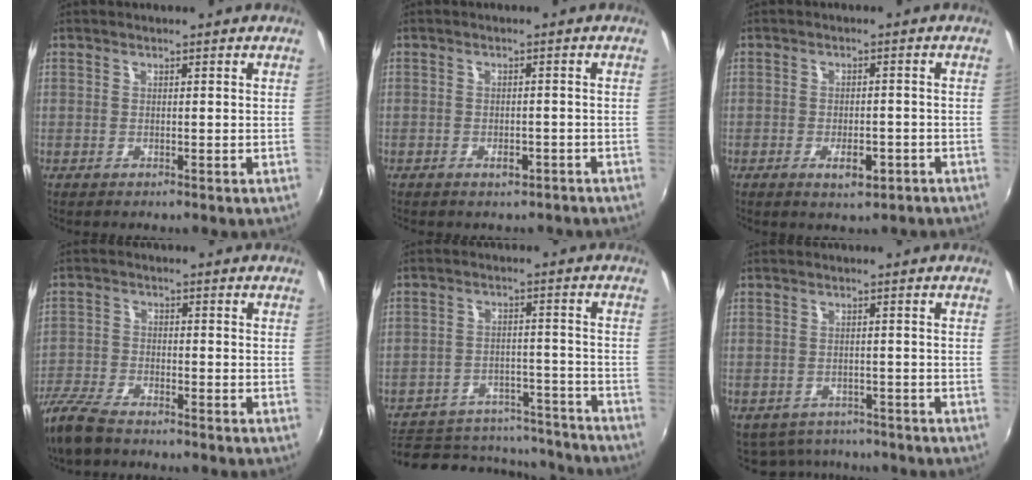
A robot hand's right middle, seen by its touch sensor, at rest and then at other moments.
{"total": 2.7, "force": [-2.1, 1.4, 1.1], "torque": [-0.017, 0.000, -0.023]}
{"total": 4.3, "force": [-2.4, 2.0, 2.9], "torque": [-0.059, -0.003, -0.032]}
{"total": 9.4, "force": [-7.6, 3.0, 4.6], "torque": [-0.123, -0.023, -0.153]}
{"total": 17.0, "force": [-13.8, 8.4, 5.4], "torque": [-0.127, 0.031, -0.165]}
{"total": 7.5, "force": [-6.3, 3.7, 1.9], "torque": [-0.050, -0.012, -0.086]}